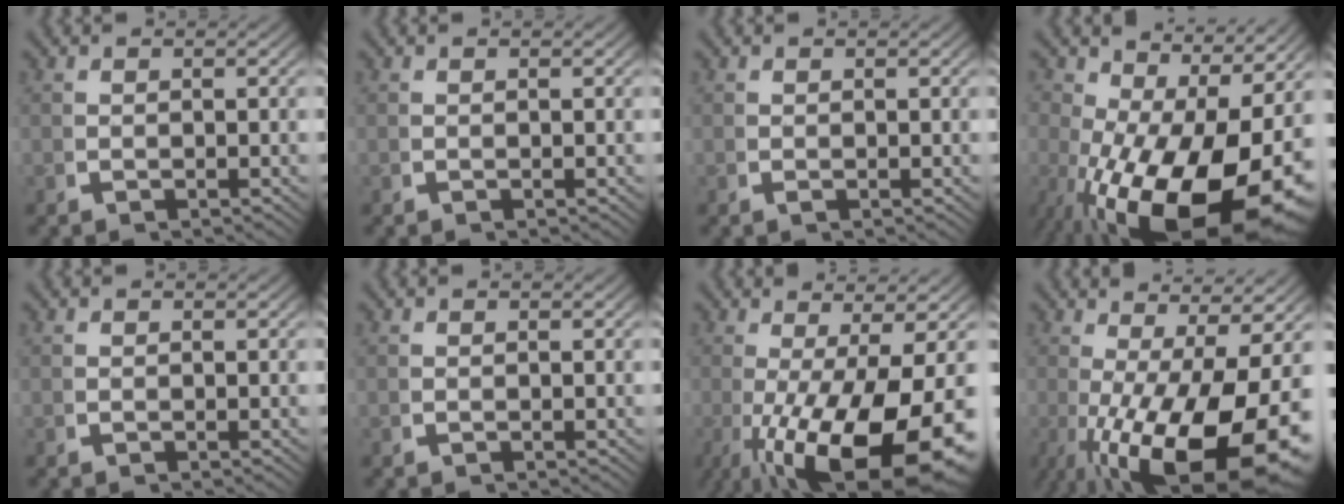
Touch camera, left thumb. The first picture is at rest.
{"total": 0.0}
{"total": 0.0}
{"total": 17.5, "force": [-3.4, 10.6, 13.6], "torque": [-0.223, -0.057, -0.015]}
{"total": 4.3, "force": [0.6, -3.2, -2.8], "torque": [0.041, 0.022, 0.001]}
{"total": 0.0}
{"total": 16.9, "force": [-4.3, 8.5, 14.0], "torque": [-0.240, -0.042, -0.025]}
{"total": 18.7, "force": [-4.0, 10.1, 15.2], "torque": [-0.249, -0.043, -0.020]}